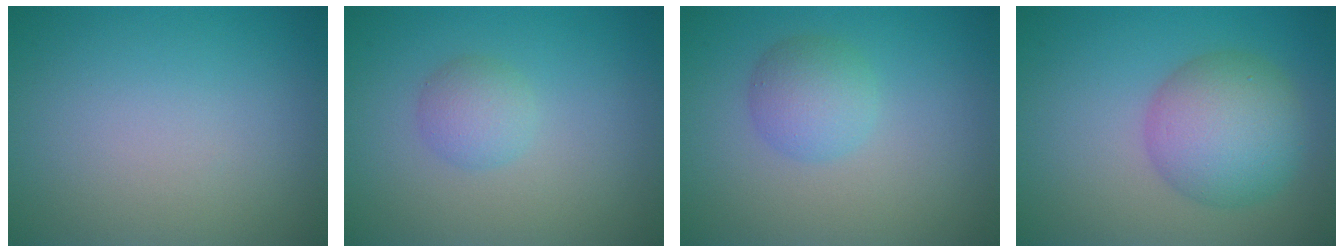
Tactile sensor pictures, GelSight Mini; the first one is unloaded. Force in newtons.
{"total": 2.0, "press": 2.0, "slide": 0.0}
{"total": 2.8, "press": 2.8, "slide": 0.1}
{"total": 6.3, "press": 6.3, "slide": 0.1}